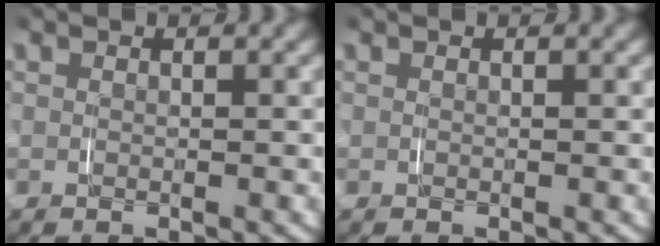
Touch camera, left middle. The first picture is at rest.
{"total": 0.0}